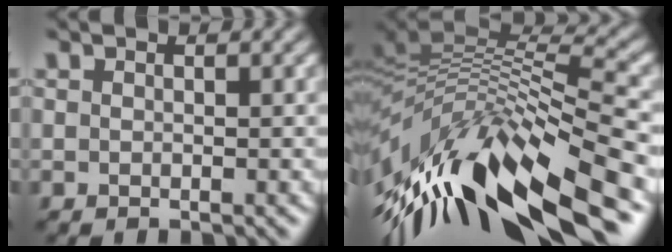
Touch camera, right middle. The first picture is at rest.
{"total": 13.8, "force": [-6.0, 5.0, 11.4], "torque": [-0.231, 0.010, -0.104]}